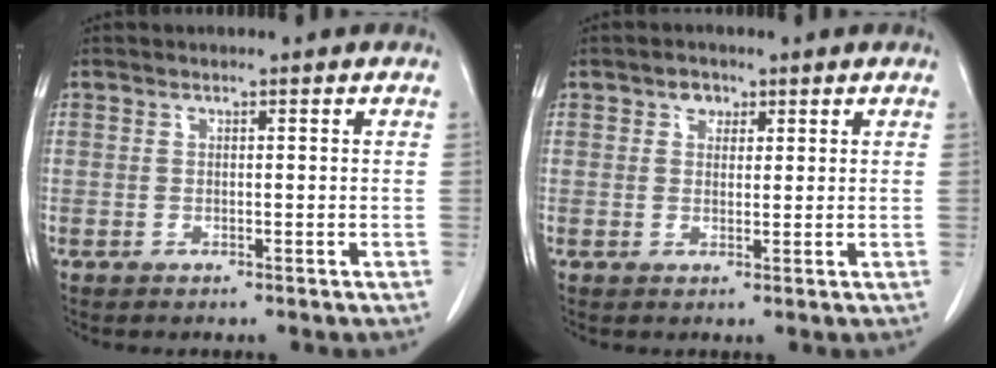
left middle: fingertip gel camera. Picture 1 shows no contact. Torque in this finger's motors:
{"motor_torque": [0.14, -0.10, -0.02, 0.00]}